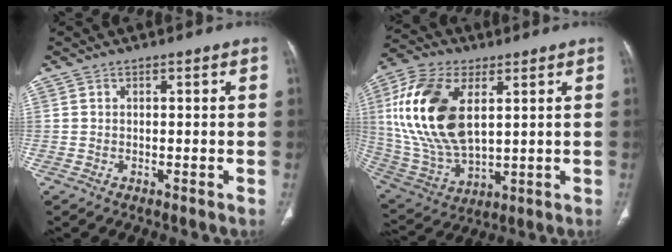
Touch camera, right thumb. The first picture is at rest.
{"total": 20.6, "force": [4.9, 11.8, 16.2], "torque": [-0.326, -0.013, 0.099]}